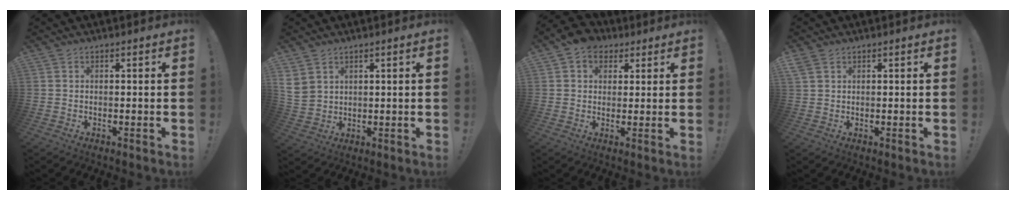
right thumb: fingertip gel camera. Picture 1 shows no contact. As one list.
[{"total": 5.2, "force": [3.0, 3.7, 2.1], "torque": [-0.047, -0.012, 0.062]}, {"total": 6.9, "force": [3.2, 5.4, 2.7], "torque": [-0.046, -0.007, 0.063]}, {"total": 2.1, "force": [1.3, 1.2, 1.1], "torque": [-0.022, -0.001, 0.026]}]